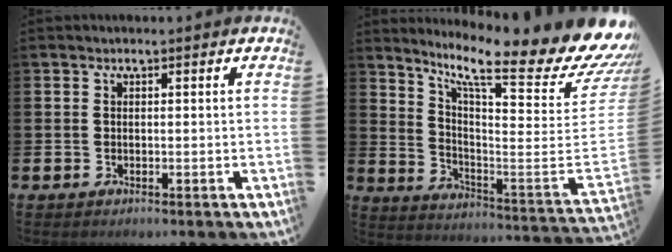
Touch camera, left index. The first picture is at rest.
{"total": 13.4, "force": [9.8, 3.1, 8.6], "torque": [-0.140, -0.100, 0.152]}